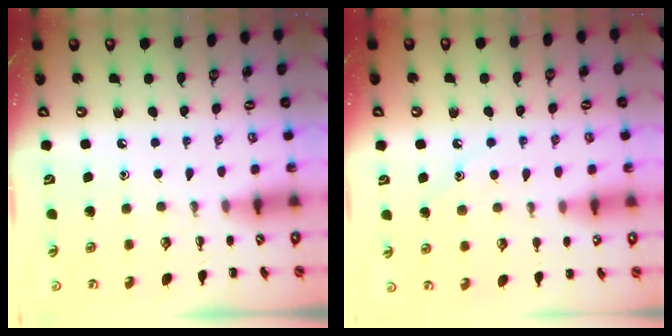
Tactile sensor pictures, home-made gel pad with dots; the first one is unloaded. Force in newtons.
{"total": 8.7, "press": 8.5, "slide": 1.5}